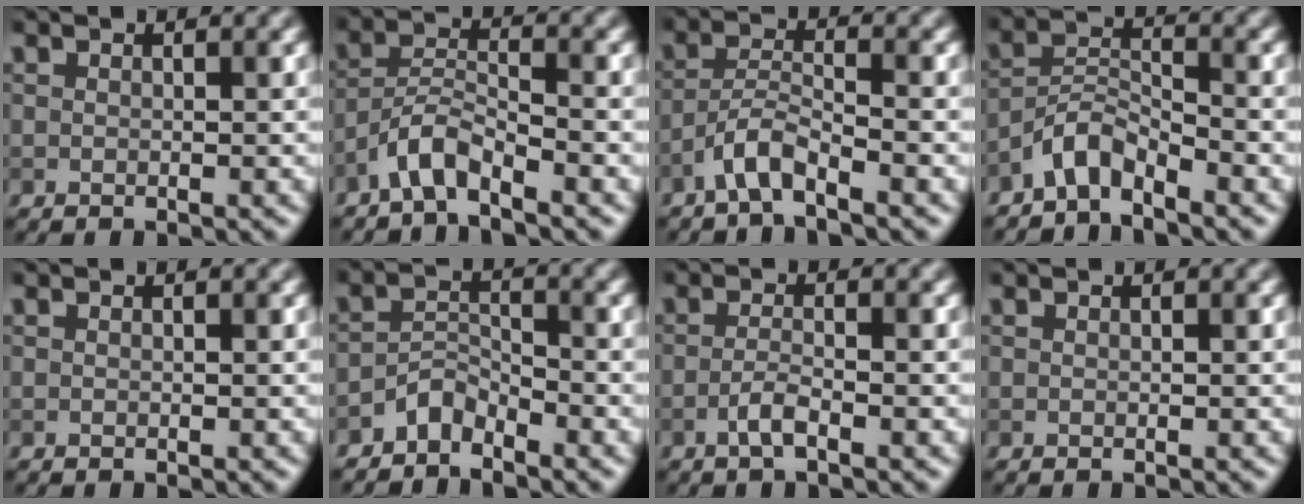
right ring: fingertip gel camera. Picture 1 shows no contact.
{"total": 3.2, "force": [-2.7, 0.6, 1.6], "torque": [-0.030, 0.011, -0.059]}
{"total": 3.0, "force": [-2.3, 0.5, 1.8], "torque": [-0.035, 0.011, -0.051]}
{"total": 3.2, "force": [-2.9, 0.8, 1.3], "torque": [-0.023, 0.012, -0.064]}
{"total": 0.0}
{"total": 2.2, "force": [-2.0, 0.7, 0.5], "torque": [-0.006, 0.013, -0.042]}
{"total": 1.7, "force": [-1.0, 0.3, 1.3], "torque": [-0.026, 0.006, -0.023]}
{"total": 0.0}